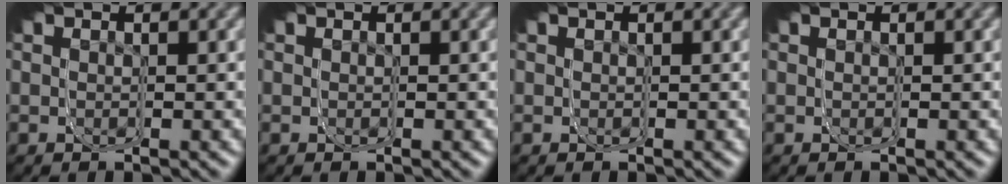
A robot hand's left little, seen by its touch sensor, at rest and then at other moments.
{"total": 0.0}
{"total": 0.0}
{"total": 0.0}